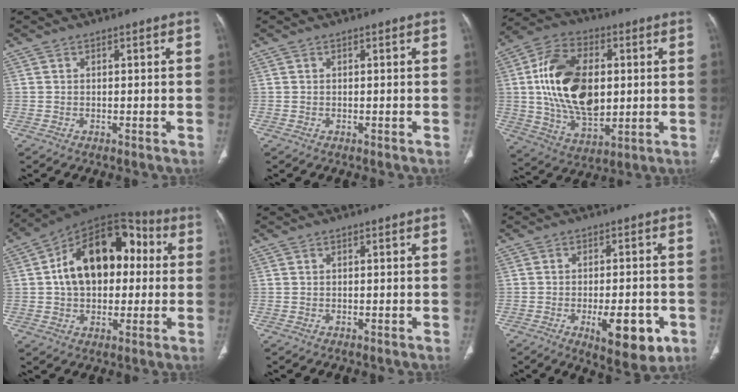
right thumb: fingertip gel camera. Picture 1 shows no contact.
{"total": 0.0}
{"total": 20.5, "force": [2.0, 12.4, 16.2], "torque": [-0.277, -0.004, 0.043]}
{"total": 20.2, "force": [2.4, 13.1, 15.2], "torque": [-0.211, 0.036, 0.032]}
{"total": 0.0}
{"total": 11.3, "force": [-4.2, 4.6, 9.5], "torque": [-0.117, 0.003, -0.050]}